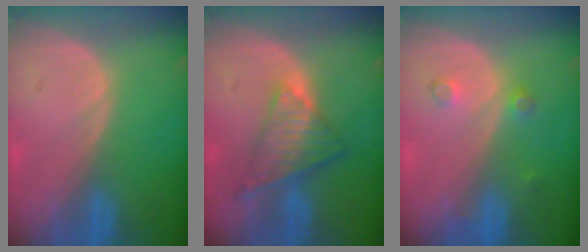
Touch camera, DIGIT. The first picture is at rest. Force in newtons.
{"total": 7.7, "press": 6.4, "slide": 4.3}
{"total": 2.5, "press": 2.1, "slide": 1.3}